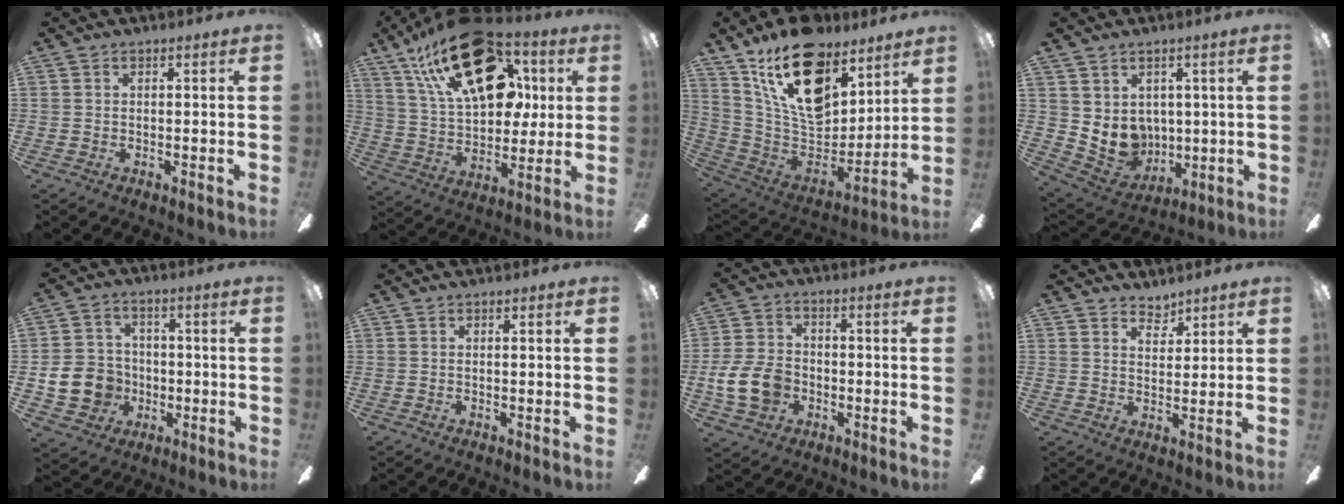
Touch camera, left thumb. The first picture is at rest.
{"total": 28.9, "force": [13.6, 16.6, 19.4], "torque": [-0.312, -0.057, 0.235]}
{"total": 22.9, "force": [14.1, 12.5, 13.1], "torque": [-0.240, -0.083, 0.250]}
{"total": 8.0, "force": [2.2, 7.2, 2.8], "torque": [-0.067, -0.022, 0.050]}
{"total": 11.7, "force": [-3.1, 10.0, 5.1], "torque": [-0.113, 0.031, -0.050]}
{"total": 0.0}
{"total": 11.2, "force": [-2.8, 8.5, 6.8], "torque": [-0.159, 0.020, -0.049]}
{"total": 4.3, "force": [3.8, 1.9, 0.7], "torque": [-0.001, -0.024, 0.066]}